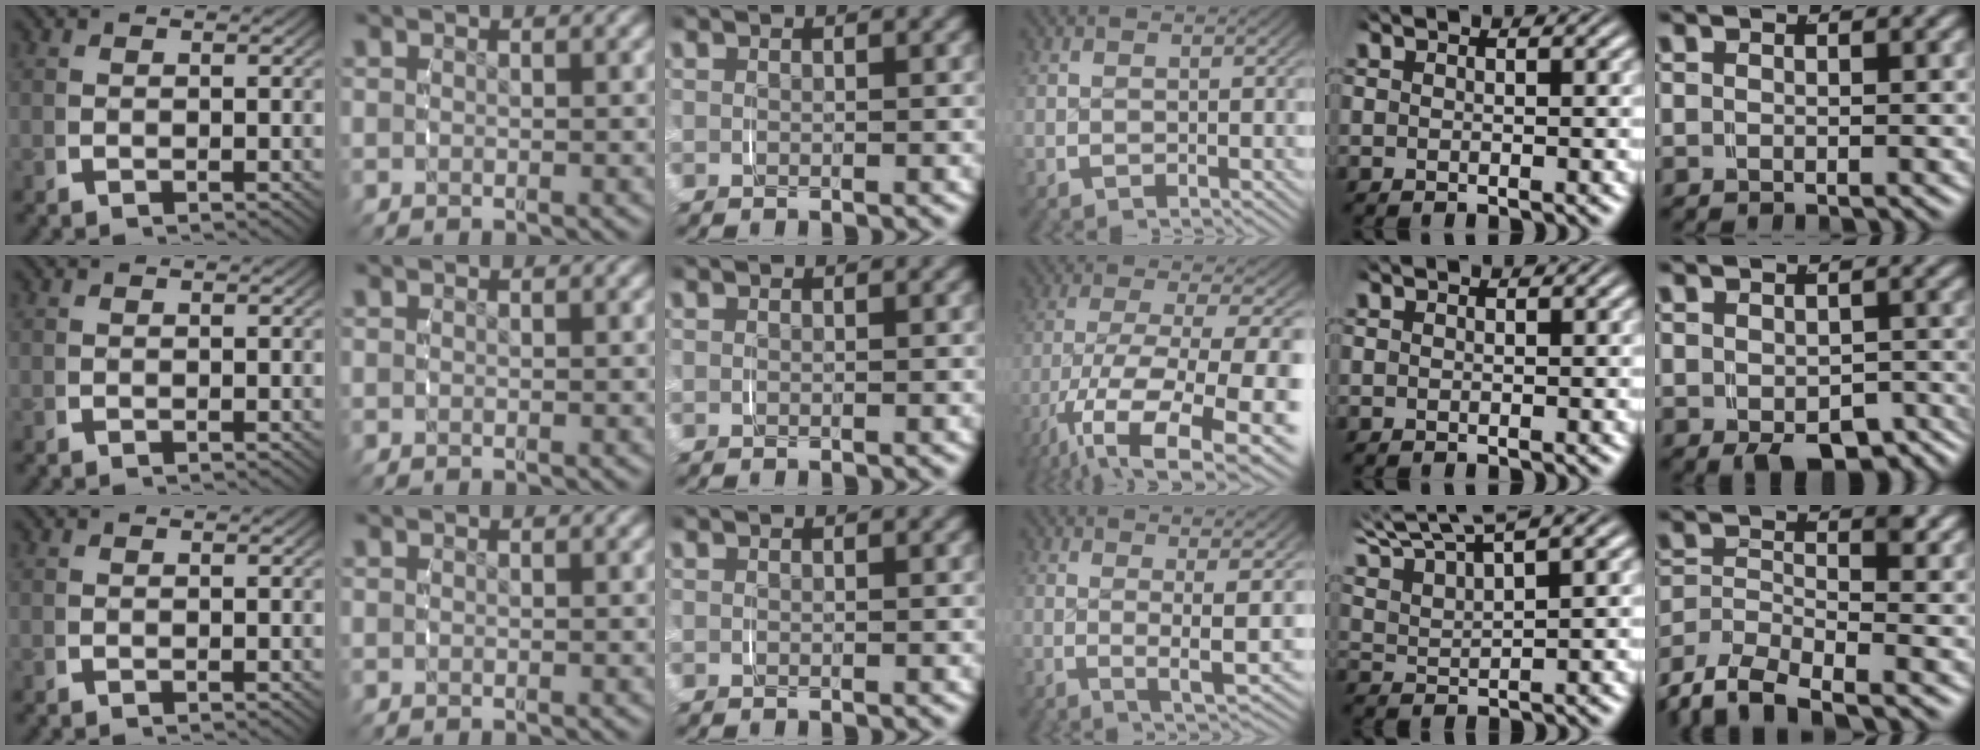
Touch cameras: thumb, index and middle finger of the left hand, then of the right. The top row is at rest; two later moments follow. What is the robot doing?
{"motion": "grasp_and_lifting", "object": "shoes"}